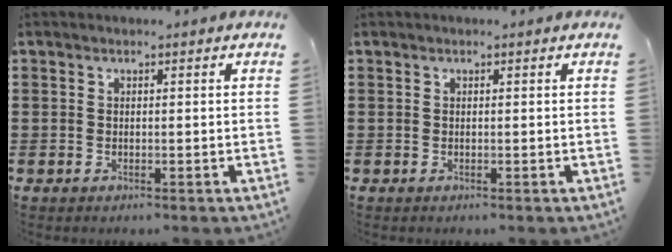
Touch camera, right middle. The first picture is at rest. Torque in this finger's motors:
{"motor_torque": [0.96, -0.51, 0.07, 0.04]}